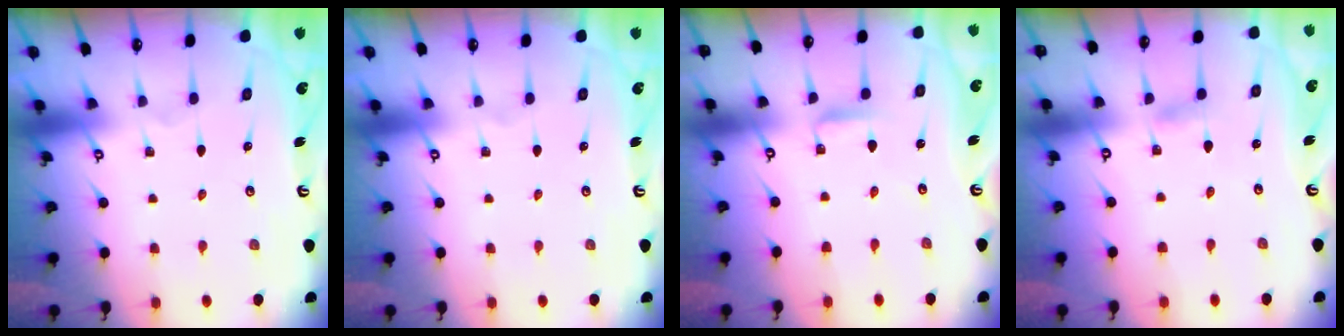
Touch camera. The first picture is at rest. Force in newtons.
{"total": 0.0}
{"total": 2.6, "press": 2.5, "slide": 0.3}
{"total": 2.4, "press": 2.4, "slide": 0.3}